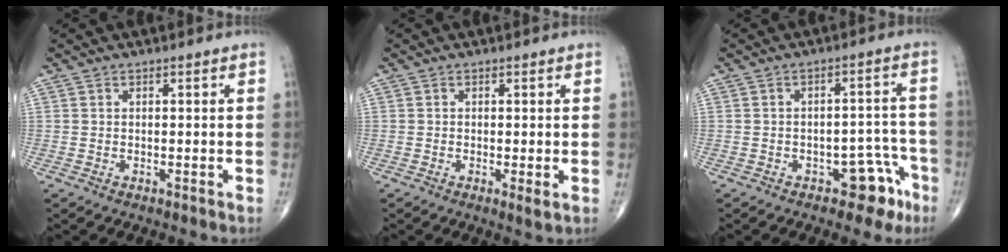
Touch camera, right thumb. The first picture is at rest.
{"total": 1.7, "force": [-0.3, 0.3, 1.7], "torque": [-0.035, -0.009, -0.008]}
{"total": 6.8, "force": [-4.2, 3.8, 3.9], "torque": [-0.015, 0.046, -0.051]}